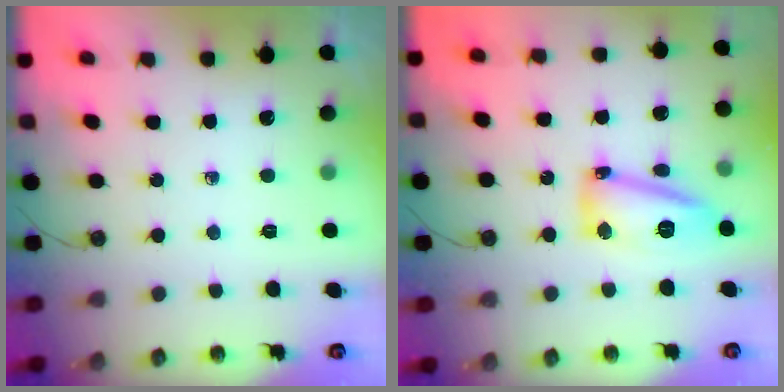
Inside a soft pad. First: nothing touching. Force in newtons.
{"total": 20.4, "press": 16.7, "slide": 11.6}